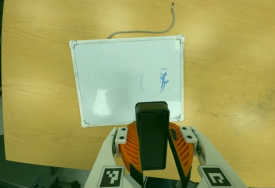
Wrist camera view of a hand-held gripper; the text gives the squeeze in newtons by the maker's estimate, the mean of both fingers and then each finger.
{"total": 7.3, "left": 8.0, "right": 6.5}